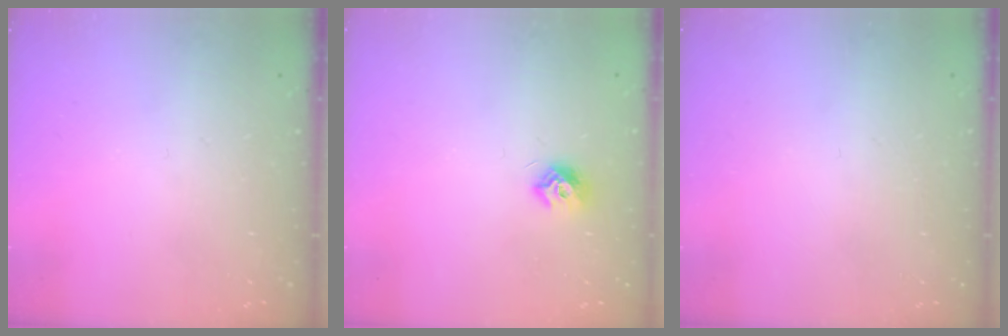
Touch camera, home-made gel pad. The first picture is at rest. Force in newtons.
{"total": 7.3, "press": 7.2, "slide": 0.3}
{"total": 0.9, "press": 0.9, "slide": 0.1}